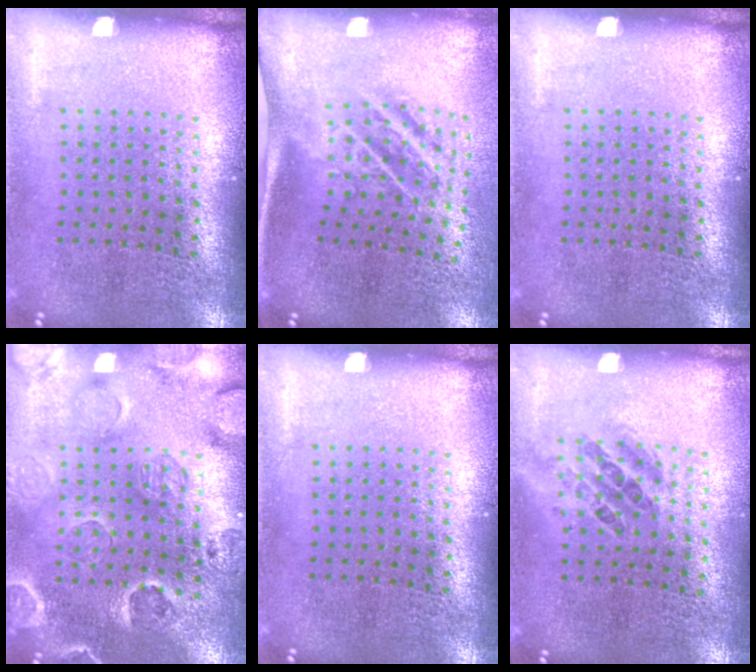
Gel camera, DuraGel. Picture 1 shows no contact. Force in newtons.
{"total": 2.0, "press": 1.2, "slide": 1.6}
{"total": 0.0}
{"total": 2.5, "press": 2.3, "slide": 1.0}
{"total": 0.0}
{"total": 0.9, "press": 0.8, "slide": 0.4}